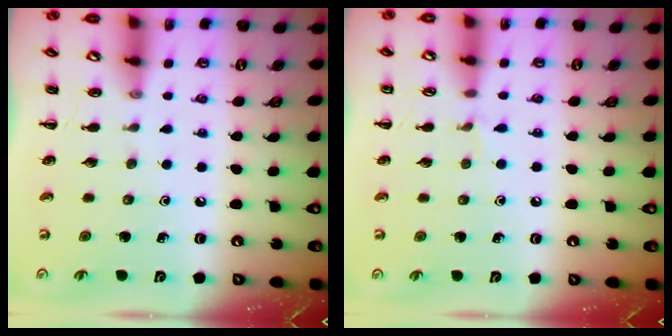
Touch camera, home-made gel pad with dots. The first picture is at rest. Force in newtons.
{"total": 3.5, "press": 3.3, "slide": 1.2}